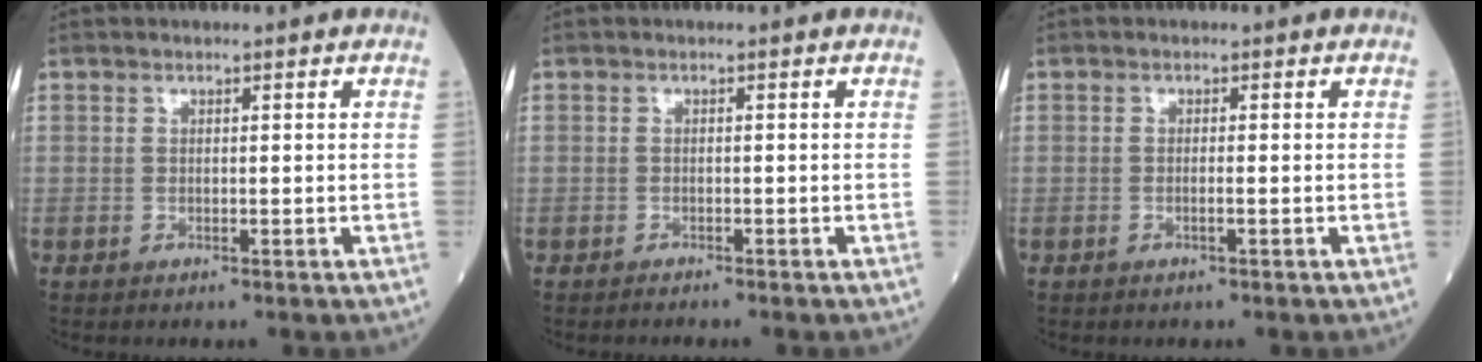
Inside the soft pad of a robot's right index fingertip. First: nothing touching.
{"total": 0.7, "force": [-0.7, -0.1, 0.1], "torque": [0.003, 0.000, -0.012]}
{"total": 1.0, "force": [-0.3, -0.1, 0.9], "torque": [-0.019, -0.001, -0.006]}